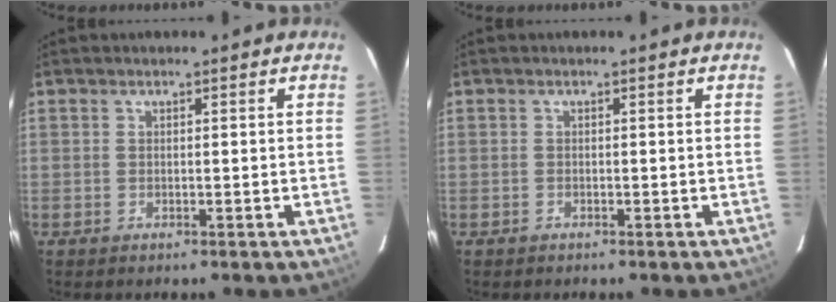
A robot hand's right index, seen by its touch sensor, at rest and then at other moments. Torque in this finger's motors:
{"motor_torque": [0.02, -0.02, 0.01, 0.01]}